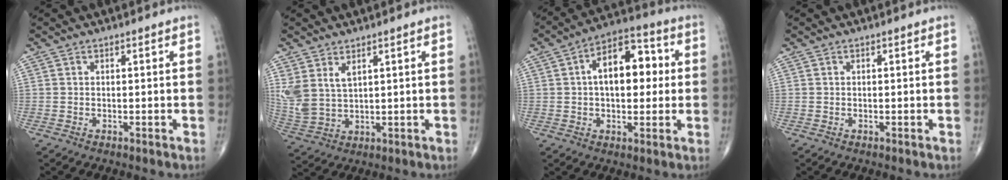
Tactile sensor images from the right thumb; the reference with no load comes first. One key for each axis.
{"total": 7.0, "fx": 3.2, "fy": 3.8, "fz": 4.9, "tx": -0.109, "ty": -0.010, "tz": 0.078}
{"total": 13.4, "fx": 1.8, "fy": 7.6, "fz": 10.9, "tx": -0.135, "ty": 0.025, "tz": 0.017}
{"total": 0.0}